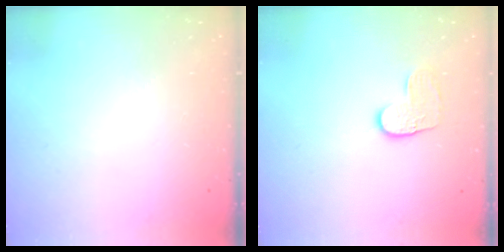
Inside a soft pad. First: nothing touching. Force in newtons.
{"total": 5.5, "press": 5.5, "slide": 0.4}